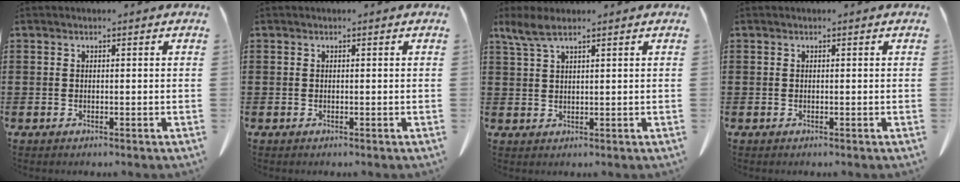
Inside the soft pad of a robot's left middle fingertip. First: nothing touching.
{"total": 0.0}
{"total": 3.7, "force": [2.5, 0.8, 2.7], "torque": [-0.066, 0.000, 0.043]}
{"total": 0.0}